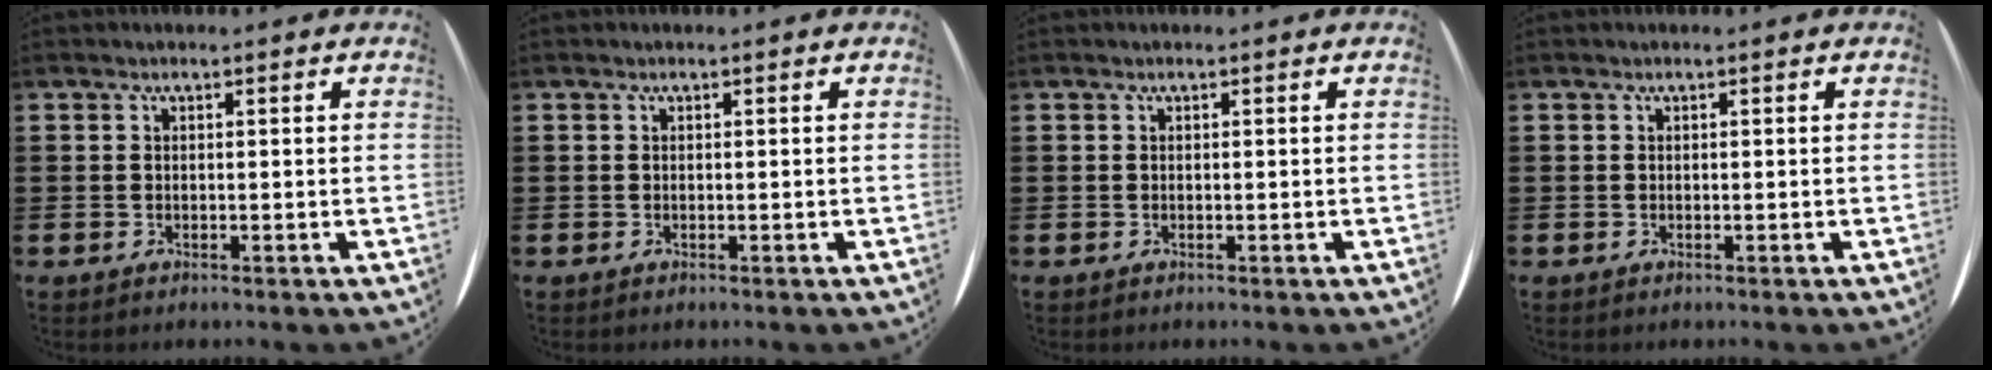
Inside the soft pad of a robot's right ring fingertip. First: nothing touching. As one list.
[{"total": 0.0}, {"total": 0.0}, {"total": 0.0}]